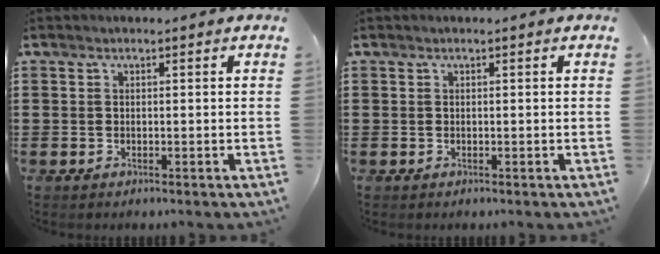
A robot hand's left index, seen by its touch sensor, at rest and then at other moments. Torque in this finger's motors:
{"motor_torque": [0.01, 0.06, 0.01, 0.02]}